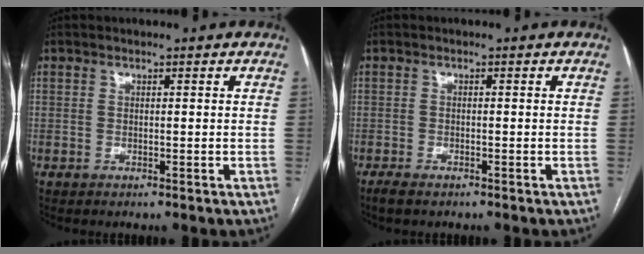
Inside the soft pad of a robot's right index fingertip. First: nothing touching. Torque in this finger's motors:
{"motor_torque": [-0.08, -0.09, 0.13, 0.02]}